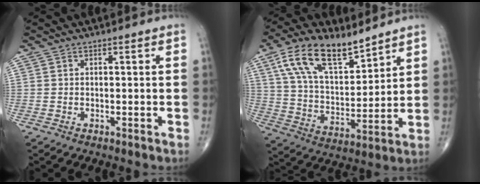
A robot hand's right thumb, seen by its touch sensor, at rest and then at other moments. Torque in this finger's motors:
{"motor_torque": [0.24, 1.19, 1.55, 1.22, 0.43]}